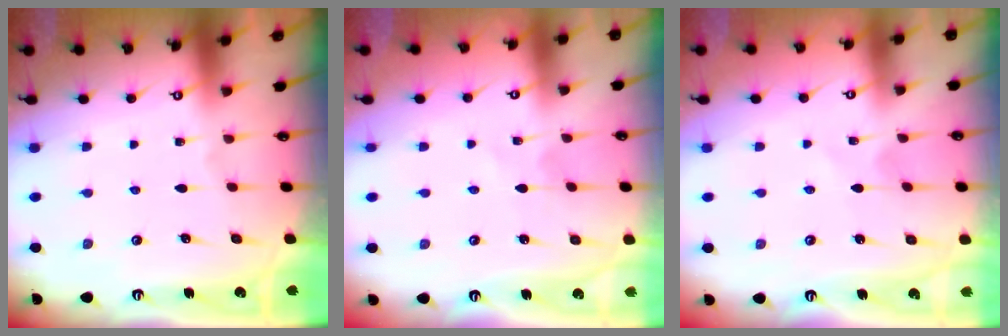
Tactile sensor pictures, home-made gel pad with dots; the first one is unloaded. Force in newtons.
{"total": 1.5, "press": 1.5, "slide": 0.2}
{"total": 1.6, "press": 1.6, "slide": 0.2}